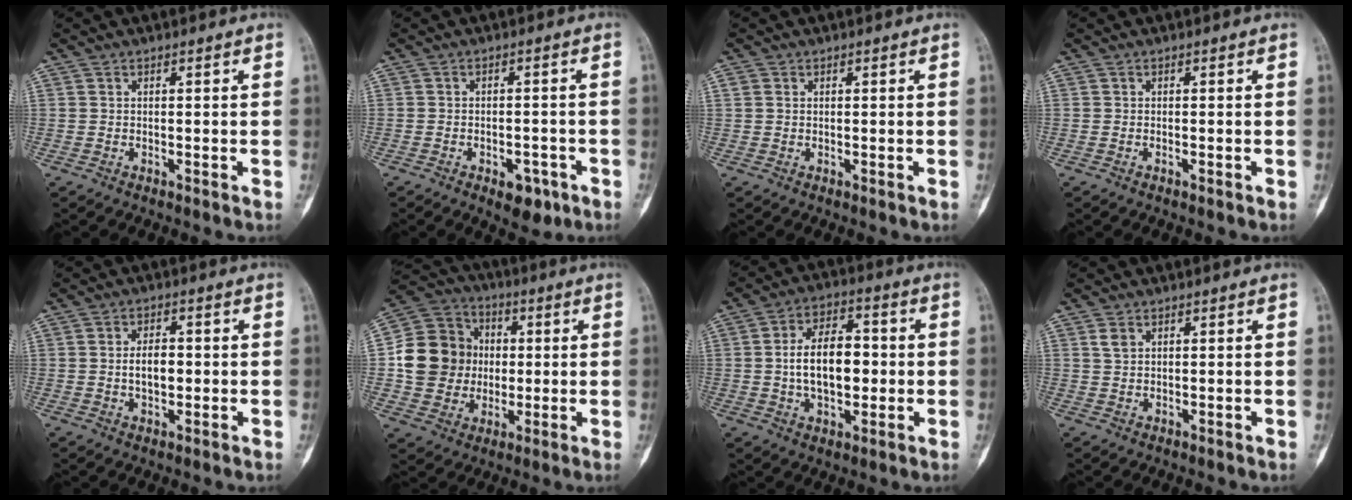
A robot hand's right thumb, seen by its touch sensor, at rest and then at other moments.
{"total": 5.3, "force": [-2.8, 2.9, 3.5], "torque": [-0.031, 0.013, -0.032]}
{"total": 1.0, "force": [0.4, 0.8, 0.5], "torque": [-0.002, 0.004, 0.006]}
{"total": 0.0}
{"total": 4.8, "force": [-0.2, 2.8, 3.9], "torque": [-0.051, 0.005, -0.005]}
{"total": 16.1, "force": [0.5, 14.3, 7.3], "torque": [-0.113, 0.026, 0.012]}
{"total": 12.4, "force": [-0.3, 7.2, 10.1], "torque": [-0.144, 0.018, -0.005]}
{"total": 1.8, "force": [0.9, 1.2, 1.0], "torque": [-0.013, 0.001, 0.020]}